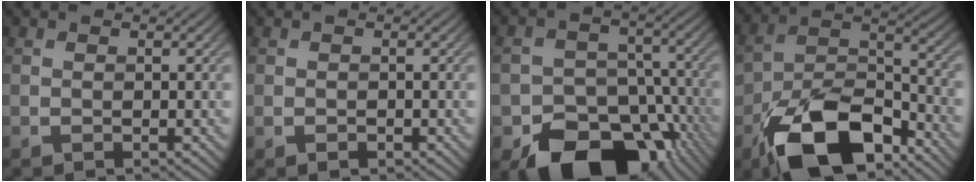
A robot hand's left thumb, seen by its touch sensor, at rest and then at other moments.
{"total": 0.8, "force": [-0.3, 0.6, 0.5], "torque": [-0.013, -0.004, -0.002]}
{"total": 14.5, "force": [-8.5, 9.7, 6.7], "torque": [-0.095, -0.037, -0.126]}
{"total": 14.9, "force": [-9.1, 7.6, 9.0], "torque": [-0.176, -0.021, -0.167]}